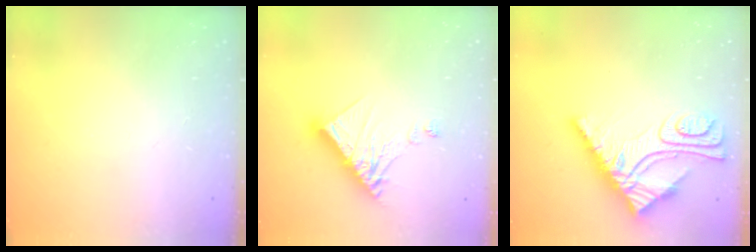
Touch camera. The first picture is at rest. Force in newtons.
{"total": 12.7, "press": 12.6, "slide": 1.2}
{"total": 13.2, "press": 13.1, "slide": 1.5}